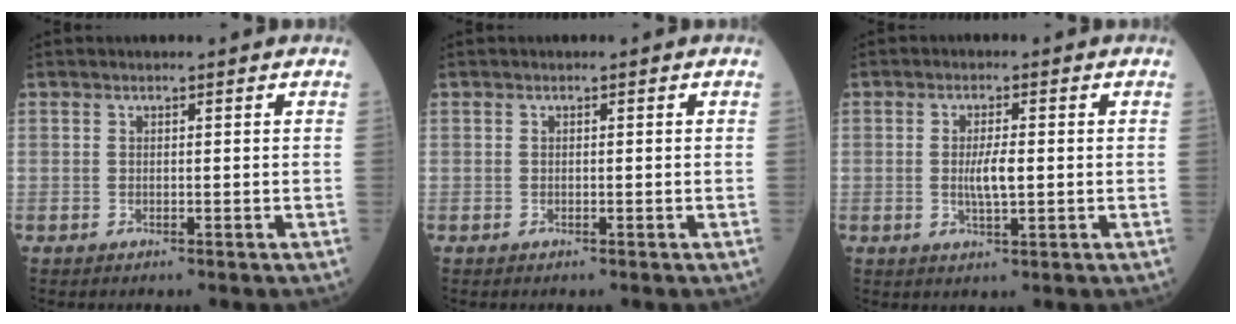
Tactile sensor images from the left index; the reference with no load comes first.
{"total": 0.0}
{"total": 3.6, "force": [-0.3, 0.6, 3.5], "torque": [-0.068, -0.007, -0.006]}